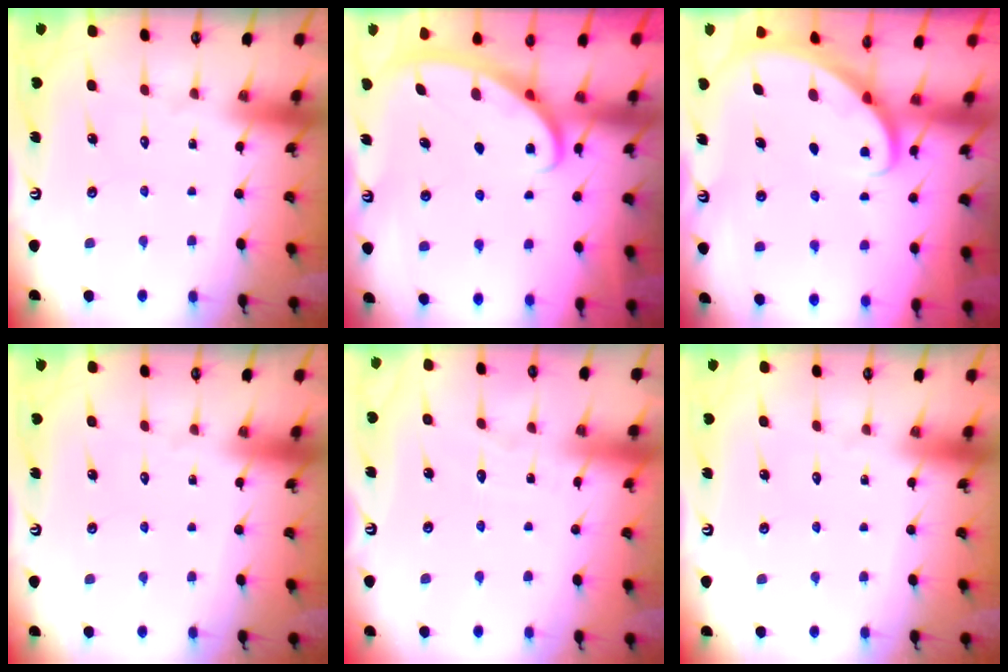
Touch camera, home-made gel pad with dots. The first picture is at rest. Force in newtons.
{"total": 2.7, "press": 2.7, "slide": 0.3}
{"total": 2.4, "press": 2.4, "slide": 0.2}
{"total": 0.0}
{"total": 2.8, "press": 2.8, "slide": 0.3}
{"total": 0.0}